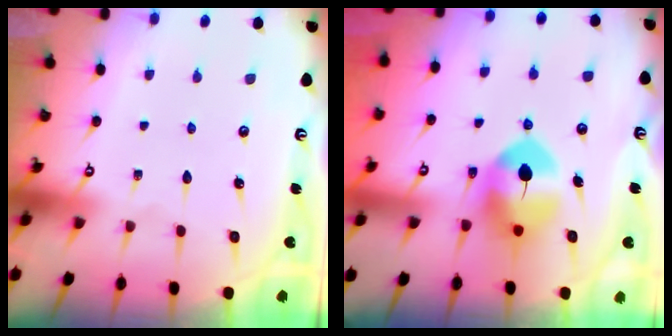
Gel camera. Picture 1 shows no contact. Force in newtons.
{"total": 9.3, "press": 9.2, "slide": 1.4}